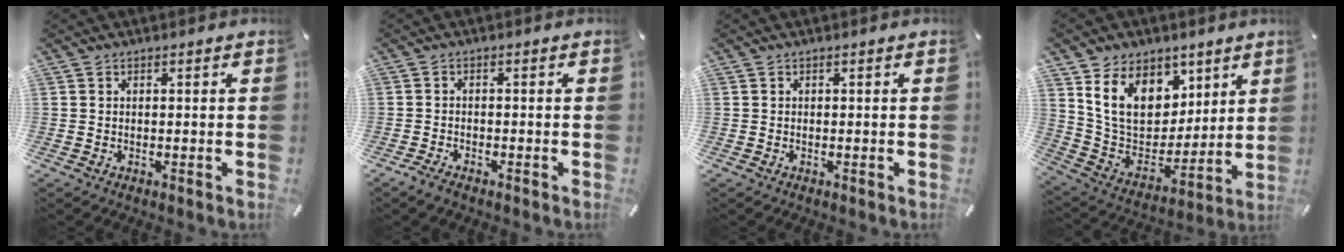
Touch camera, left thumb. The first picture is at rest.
{"total": 2.1, "force": [-1.7, 0.7, 1.0], "torque": [-0.025, 0.004, -0.035]}
{"total": 0.0}
{"total": 15.6, "force": [7.6, 11.8, 6.9], "torque": [-0.125, -0.038, 0.153]}